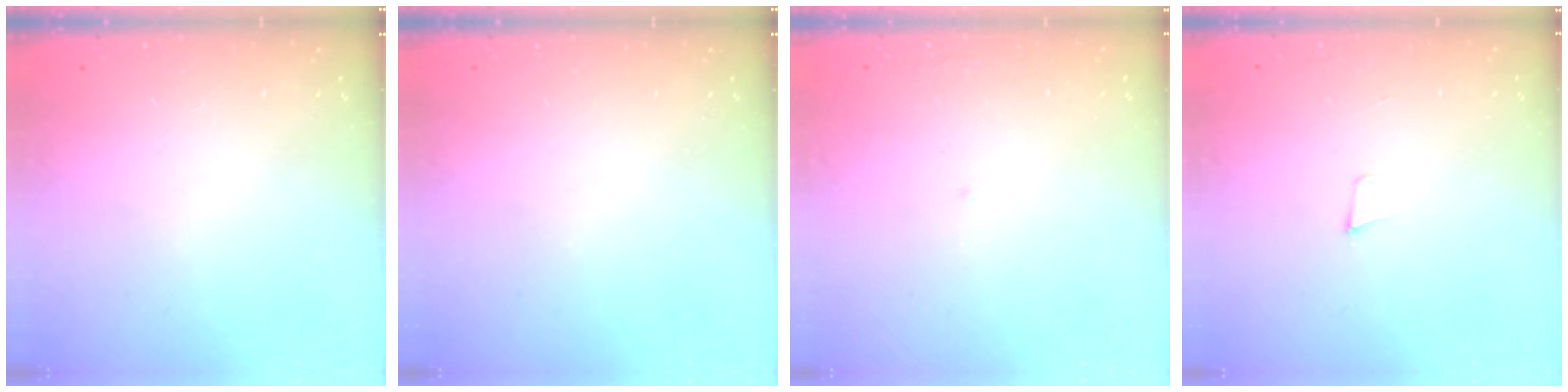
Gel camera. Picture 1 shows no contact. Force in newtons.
{"total": 0.0}
{"total": 2.0, "press": 2.0, "slide": 0.2}
{"total": 3.4, "press": 2.1, "slide": 2.7}